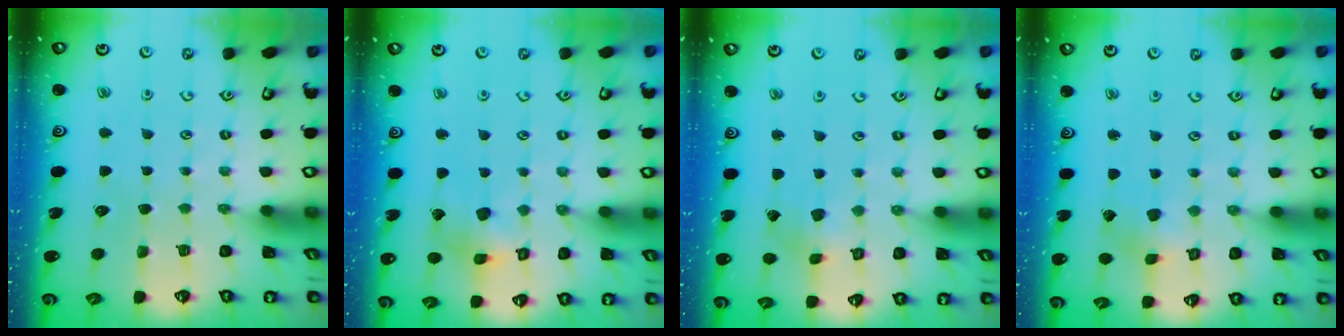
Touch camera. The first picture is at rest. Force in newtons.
{"total": 9.6, "press": 9.5, "slide": 1.2}
{"total": 2.1, "press": 2.1, "slide": 0.1}
{"total": 2.9, "press": 2.8, "slide": 0.3}